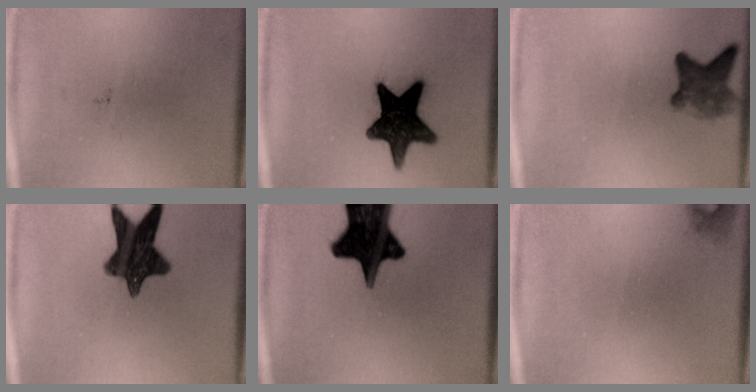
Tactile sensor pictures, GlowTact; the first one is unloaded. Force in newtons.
{"total": 14.4}
{"total": 4.6}
{"total": 11.5}
{"total": 18.9}
{"total": 1.1}